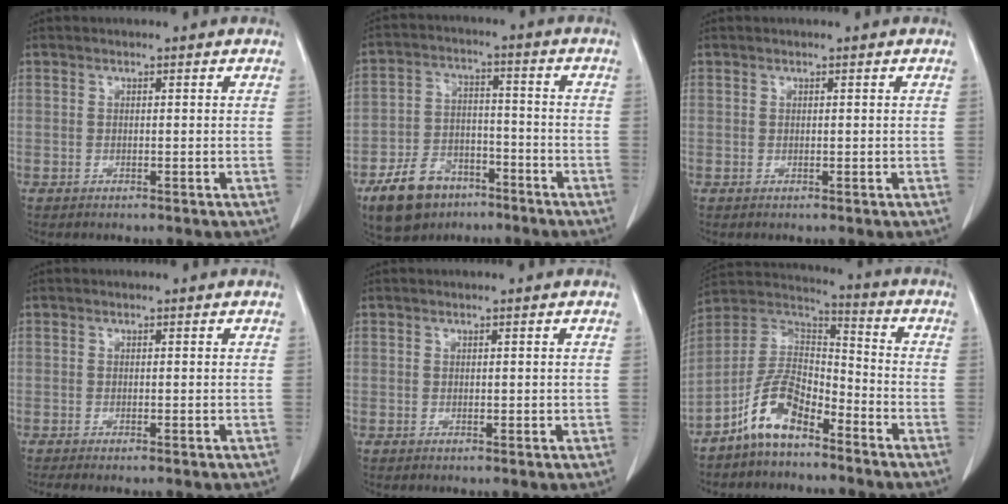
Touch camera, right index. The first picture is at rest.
{"total": 10.4, "force": [-6.8, 6.3, 4.8], "torque": [-0.102, 0.006, -0.113]}
{"total": 0.0}
{"total": 1.5, "force": [-1.2, -0.1, 0.8], "torque": [-0.013, -0.002, -0.020]}
{"total": 0.5, "force": [0.1, 0.3, 0.4], "torque": [-0.007, -0.002, 0.003]}
{"total": 10.2, "force": [-6.8, 4.4, 6.2], "torque": [-0.135, 0.026, -0.132]}